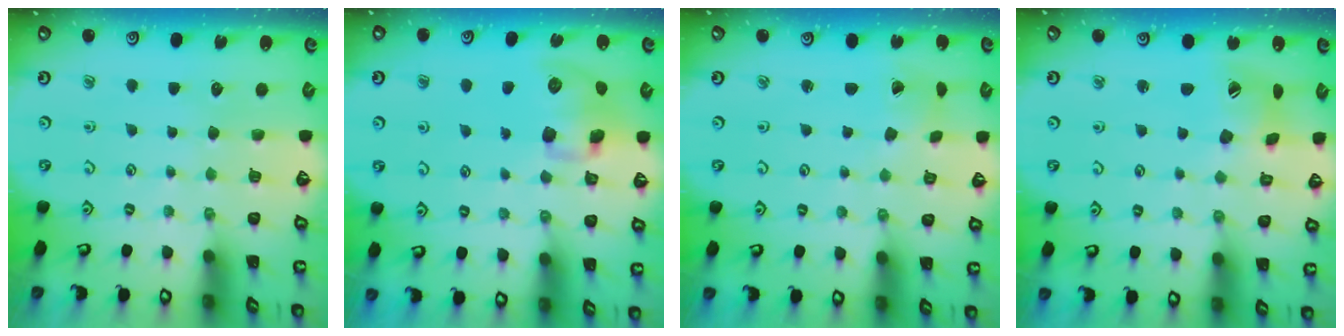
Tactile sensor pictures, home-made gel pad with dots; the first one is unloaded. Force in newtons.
{"total": 11.3, "press": 11.1, "slide": 2.3}
{"total": 1.2, "press": 1.2, "slide": 0.2}
{"total": 10.5, "press": 10.5, "slide": 0.9}